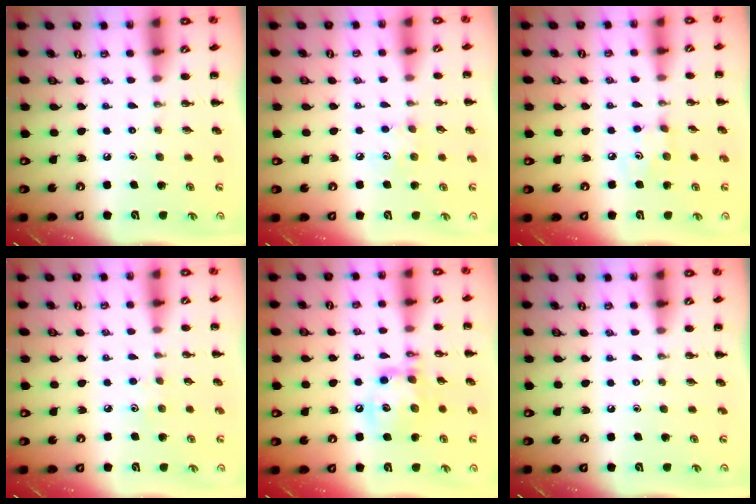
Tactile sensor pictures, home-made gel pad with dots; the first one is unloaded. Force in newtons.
{"total": 5.2, "press": 5.1, "slide": 1.2}
{"total": 3.0, "press": 2.8, "slide": 0.9}
{"total": 2.9, "press": 2.9, "slide": 0.6}
{"total": 14.1, "press": 14.0, "slide": 1.7}
{"total": 0.0}